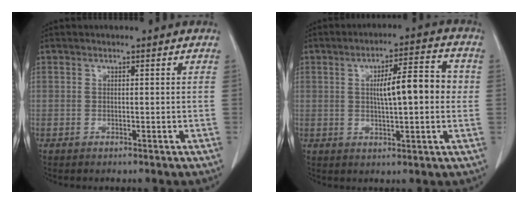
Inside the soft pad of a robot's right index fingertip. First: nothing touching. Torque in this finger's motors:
{"motor_torque": [0.39, 0.08, 0.43, 0.06]}